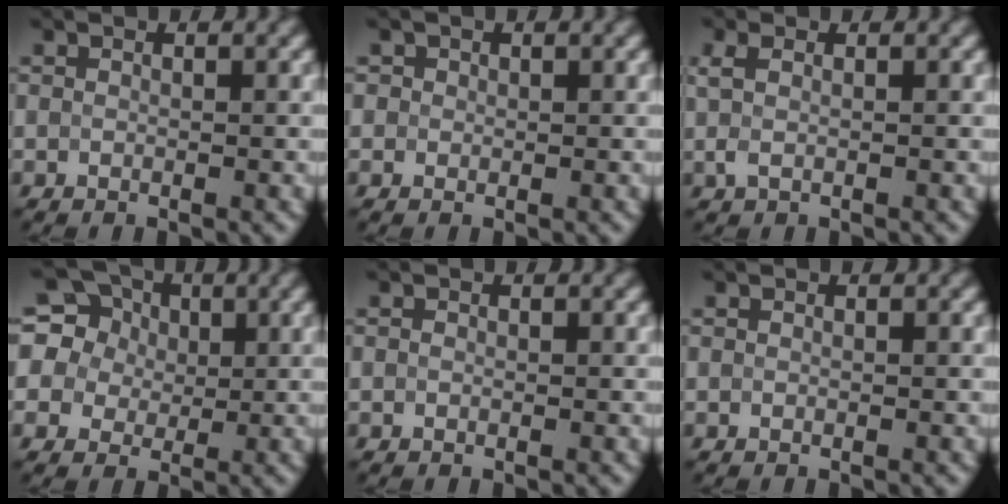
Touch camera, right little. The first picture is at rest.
{"total": 0.7, "force": [0.2, 0.6, 0.1], "torque": [0.004, 0.000, -0.001]}
{"total": 1.6, "force": [0.4, 0.8, 1.3], "torque": [-0.032, 0.006, 0.005]}
{"total": 12.5, "force": [6.1, 9.5, 5.5], "torque": [-0.143, 0.046, 0.086]}
{"total": 0.0}
{"total": 0.0}